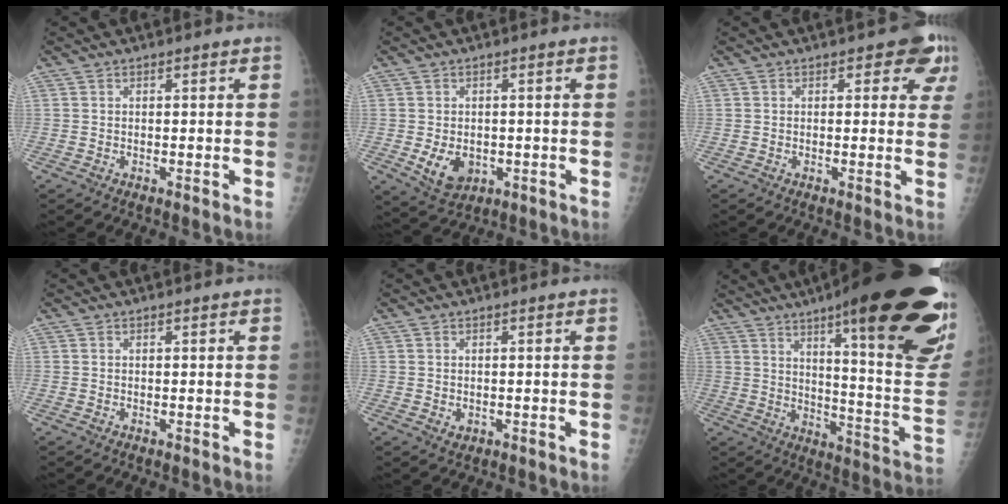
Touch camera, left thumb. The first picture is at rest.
{"total": 5.9, "force": [-1.0, 4.5, 3.8], "torque": [-0.046, -0.007, -0.001]}
{"total": 5.2, "force": [2.6, 3.1, 3.2], "torque": [0.003, -0.006, 0.020]}
{"total": 0.0}
{"total": 1.4, "force": [-0.1, 1.2, 0.6], "torque": [-0.006, -0.001, 0.004]}
{"total": 34.3, "force": [18.9, 7.4, 27.6], "torque": [-0.266, -0.045, 0.271]}